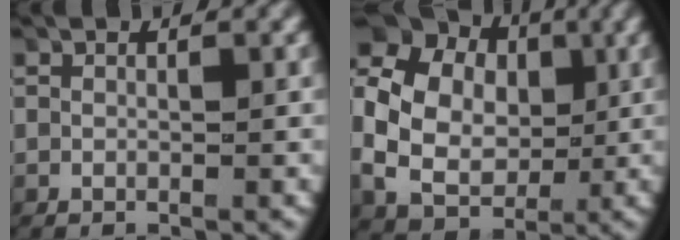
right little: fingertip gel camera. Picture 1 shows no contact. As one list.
[{"total": 12.7, "force": [1.2, 10.9, 6.5], "torque": [-0.149, -0.012, 0.015]}]